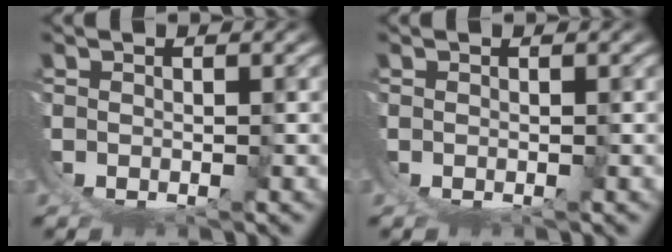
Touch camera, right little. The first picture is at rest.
{"total": 0.0}